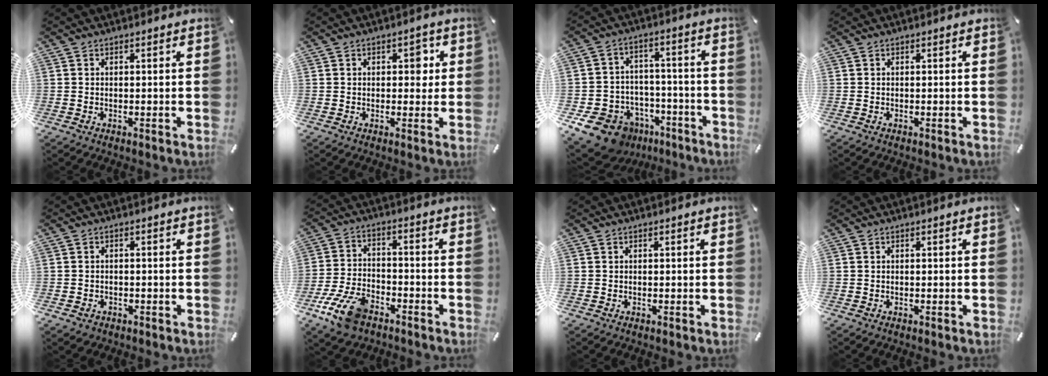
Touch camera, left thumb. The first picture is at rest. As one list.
[{"total": 3.8, "force": [0.8, 2.5, 2.7], "torque": [-0.017, -0.006, 0.001]}, {"total": 13.9, "force": [-8.1, 9.8, 5.5], "torque": [-0.097, 0.057, -0.132]}, {"total": 0.0}, {"total": 1.4, "force": [-0.7, 1.2, 0.3], "torque": [-0.006, 0.005, -0.018]}, {"total": 11.8, "force": [-7.3, 6.3, 6.9], "torque": [-0.140, 0.037, -0.135]}, {"total": 0.0}, {"total": 0.0}]